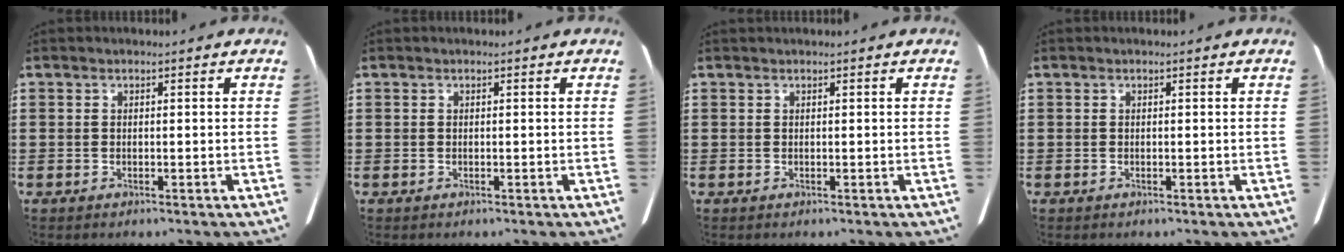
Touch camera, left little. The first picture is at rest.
{"total": 0.0}
{"total": 0.0}
{"total": 0.0}